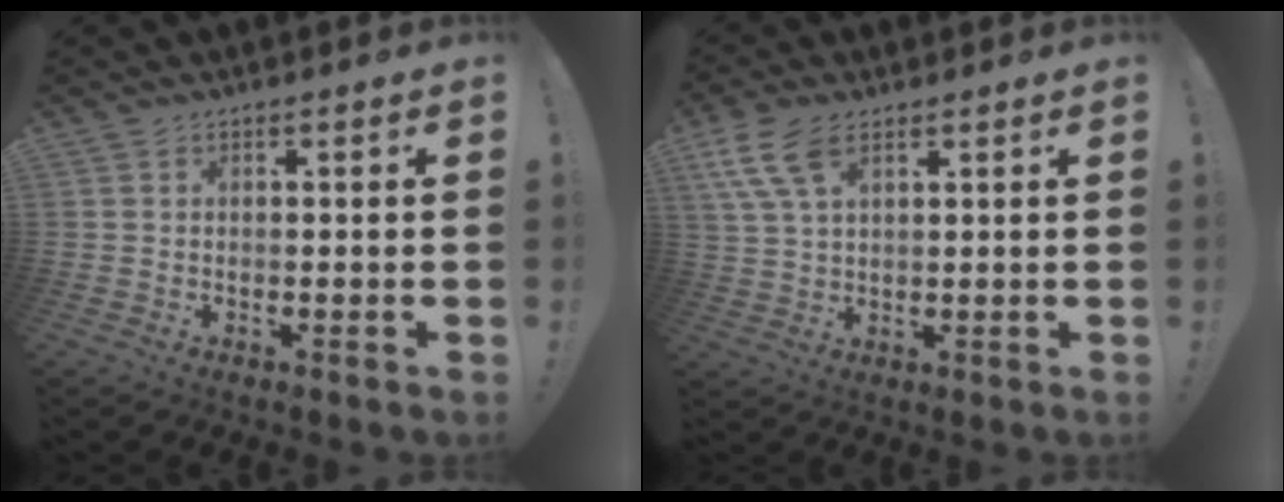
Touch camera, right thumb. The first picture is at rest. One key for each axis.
{"total": 9.9, "fx": 5.0, "fy": 5.0, "fz": 7.0, "tx": -0.144, "ty": -0.009, "tz": 0.096}